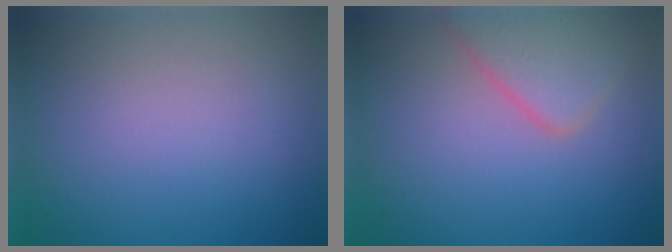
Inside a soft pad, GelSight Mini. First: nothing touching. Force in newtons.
{"total": 3.9, "press": 3.9, "slide": 0.3}